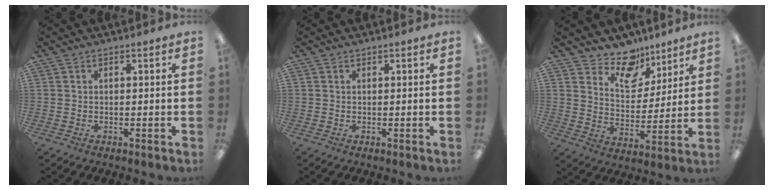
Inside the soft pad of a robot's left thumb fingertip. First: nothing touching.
{"total": 0.0}
{"total": 12.0, "force": [9.8, 6.0, 3.7], "torque": [-0.064, -0.063, 0.183]}